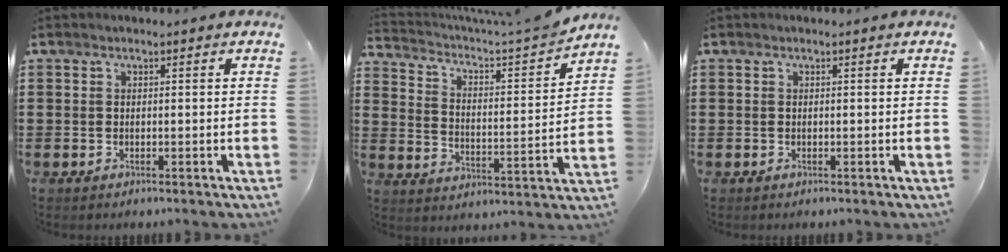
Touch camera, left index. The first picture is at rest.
{"total": 3.6, "force": [2.9, 0.0, 2.1], "torque": [-0.060, -0.032, 0.037]}
{"total": 0.0}